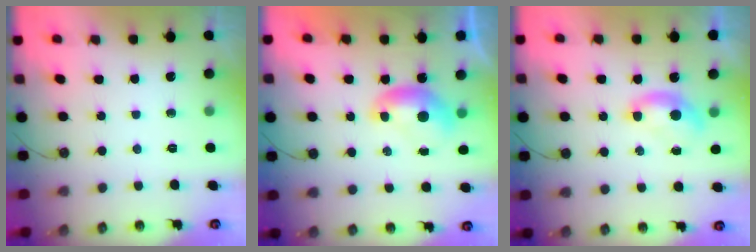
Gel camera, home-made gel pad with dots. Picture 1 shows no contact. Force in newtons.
{"total": 0.0}
{"total": 1.2, "press": 1.1, "slide": 0.5}